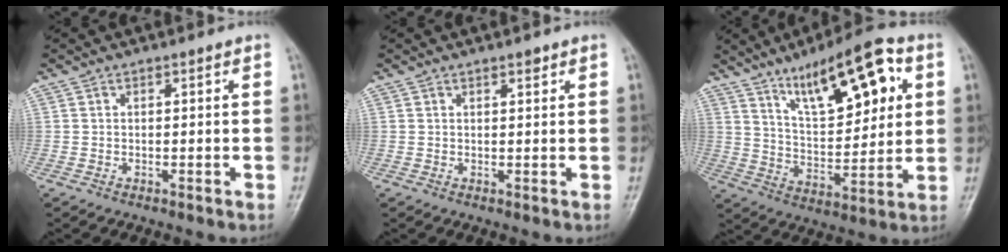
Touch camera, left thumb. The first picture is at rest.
{"total": 1.2, "force": [0.9, 0.4, 0.6], "torque": [-0.005, -0.005, 0.014]}
{"total": 18.1, "force": [8.3, 6.8, 14.6], "torque": [-0.192, -0.024, 0.140]}